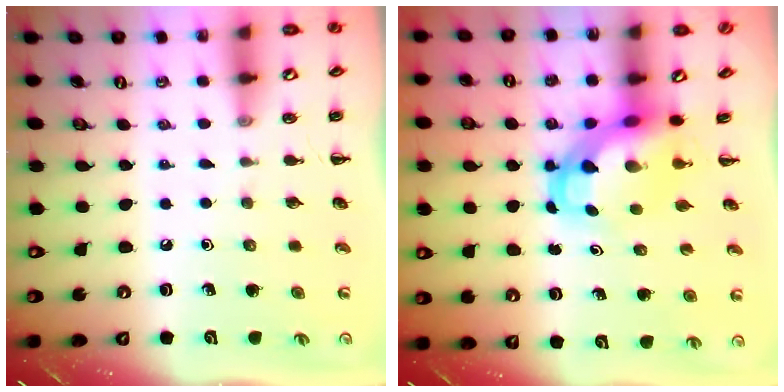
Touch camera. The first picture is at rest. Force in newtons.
{"total": 5.5, "press": 5.3, "slide": 1.4}